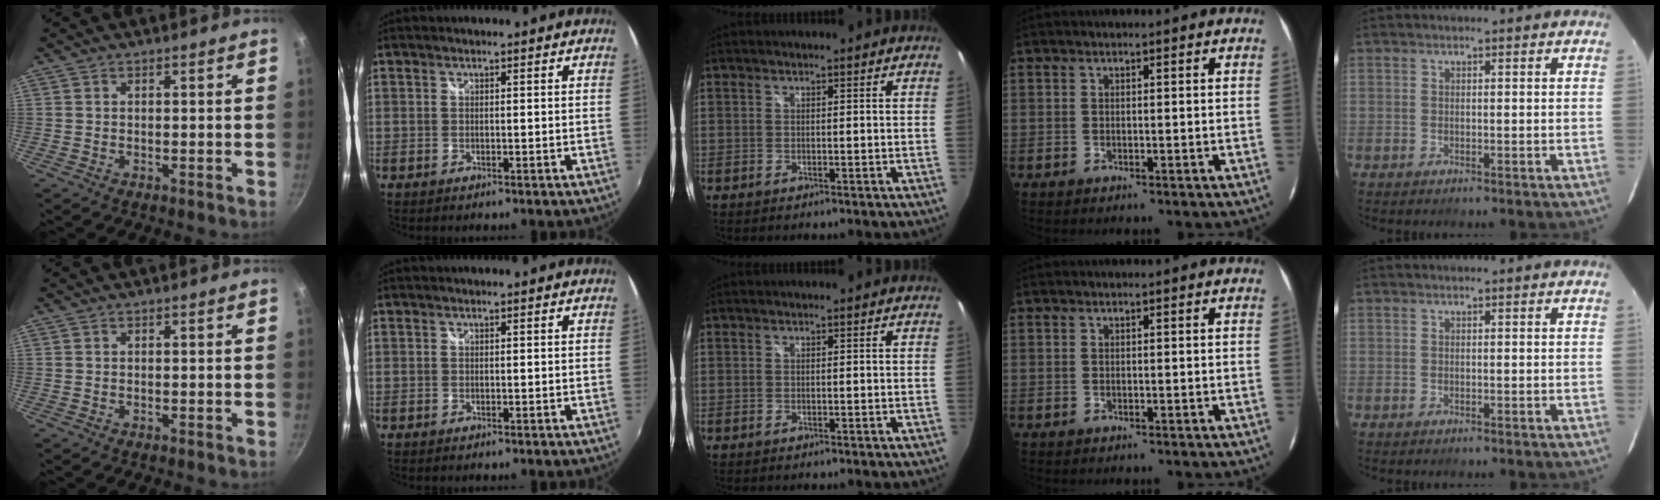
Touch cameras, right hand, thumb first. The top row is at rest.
{}